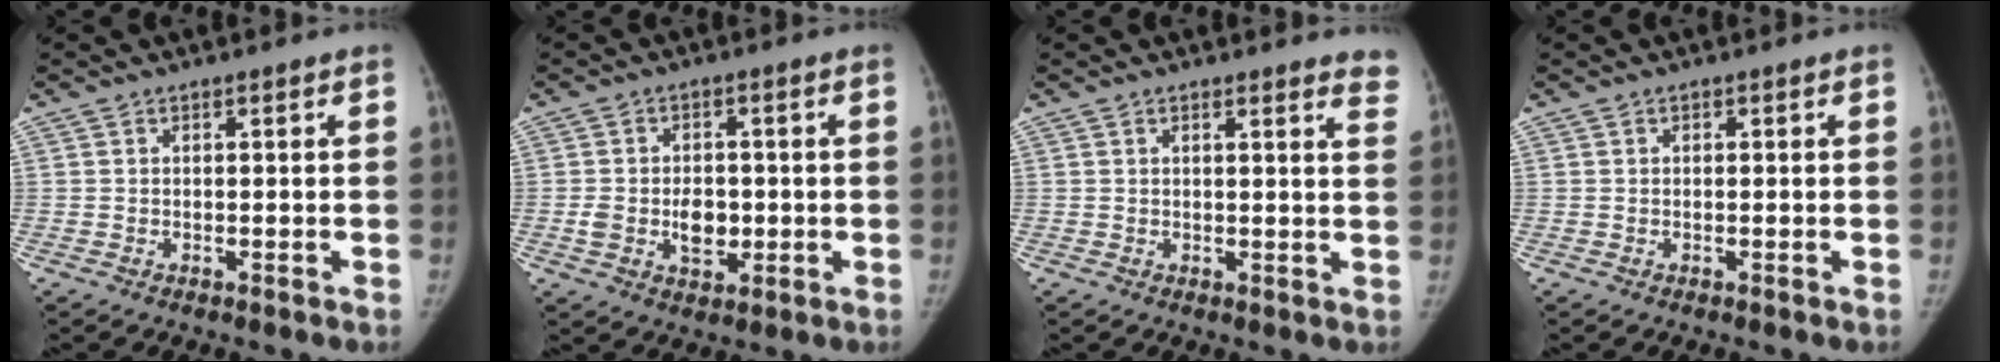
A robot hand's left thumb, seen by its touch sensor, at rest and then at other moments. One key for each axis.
{"total": 6.2, "fx": -0.8, "fy": 4.2, "fz": 4.5, "tx": -0.057, "ty": -0.001, "tz": -0.007}
{"total": 5.9, "fx": 5.5, "fy": 0.8, "fz": 2.2, "tx": -0.002, "ty": -0.026, "tz": 0.034}
{"total": 0.0}